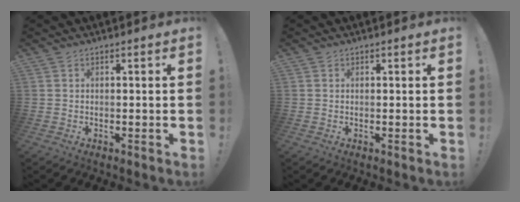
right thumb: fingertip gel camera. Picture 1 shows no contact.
{"total": 0.0}